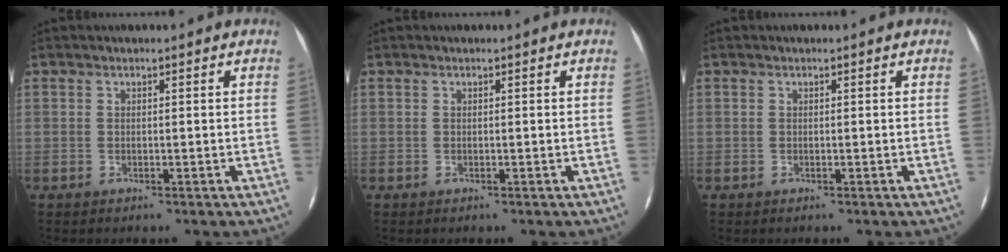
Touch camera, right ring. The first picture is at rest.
{"total": 0.0}
{"total": 0.0}